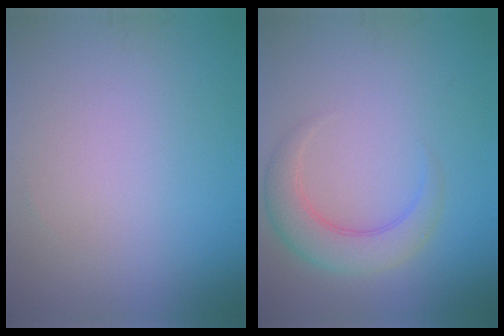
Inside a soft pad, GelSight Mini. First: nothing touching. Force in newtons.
{"total": 4.1, "press": 4.1, "slide": 0.3}